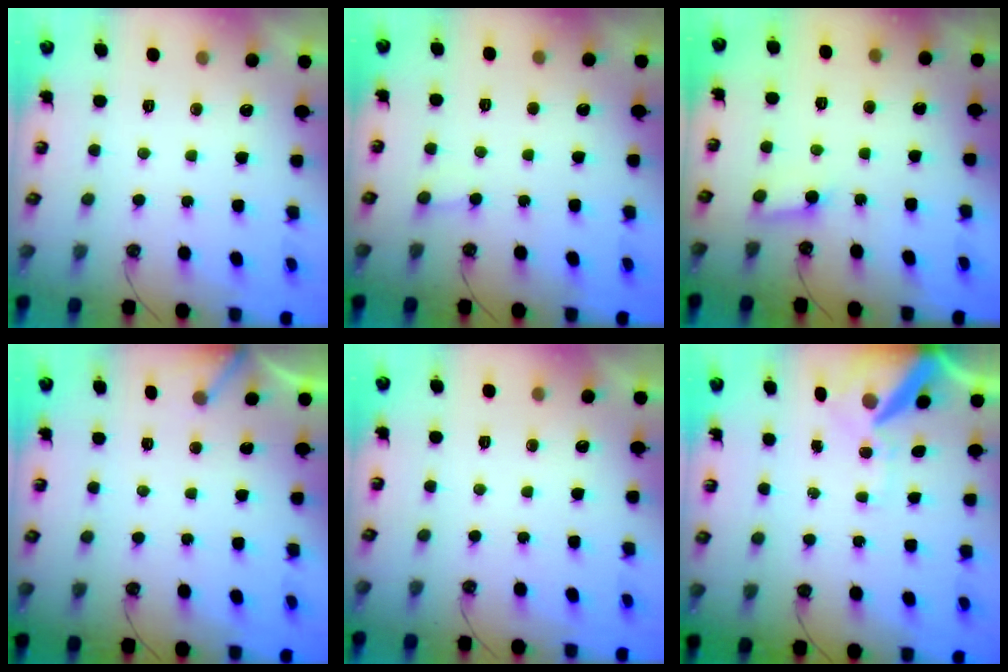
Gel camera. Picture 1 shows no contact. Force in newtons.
{"total": 2.0, "press": 2.0, "slide": 0.1}
{"total": 3.7, "press": 3.7, "slide": 0.3}
{"total": 2.3, "press": 2.3, "slide": 0.1}
{"total": 0.0}
{"total": 11.7, "press": 11.6, "slide": 1.5}